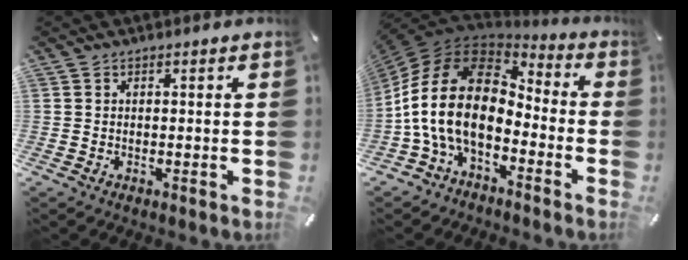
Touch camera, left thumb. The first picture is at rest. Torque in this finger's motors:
{"motor_torque": [0.60, 3.42, 1.99, -0.78, 1.05]}